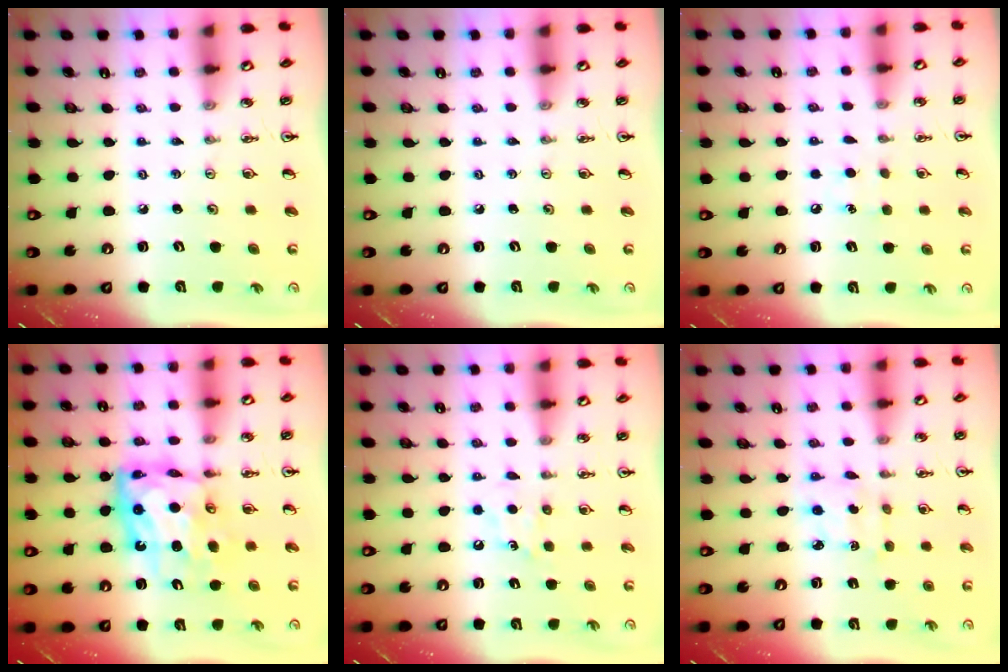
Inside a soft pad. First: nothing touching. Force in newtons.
{"total": 0.0}
{"total": 6.3, "press": 6.3, "slide": 0.8}
{"total": 12.4, "press": 12.3, "slide": 1.0}
{"total": 5.9, "press": 5.9, "slide": 0.6}
{"total": 2.9, "press": 2.9, "slide": 0.6}